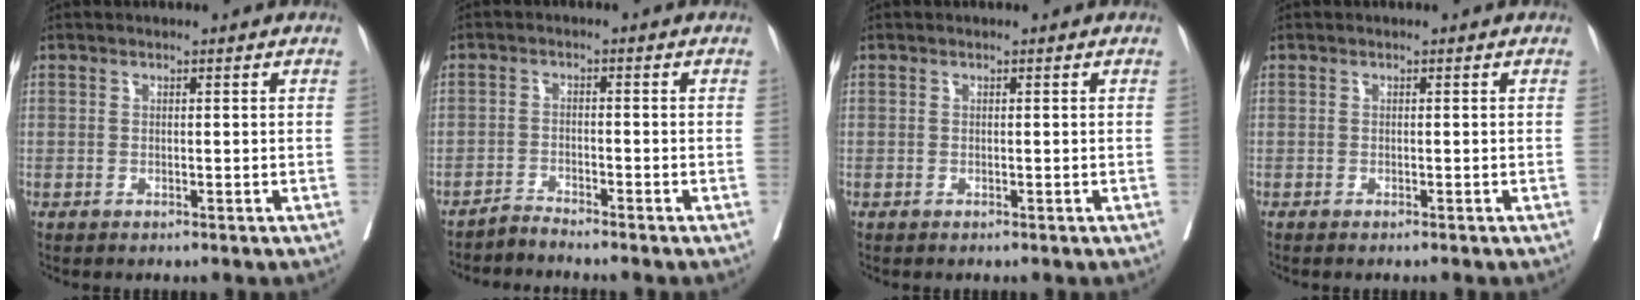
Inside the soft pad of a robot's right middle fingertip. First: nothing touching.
{"total": 2.3, "force": [-2.2, -0.7, -0.3], "torque": [0.008, -0.009, -0.042]}
{"total": 0.0}
{"total": 1.8, "force": [-1.5, -0.3, 1.0], "torque": [-0.003, 0.006, -0.018]}